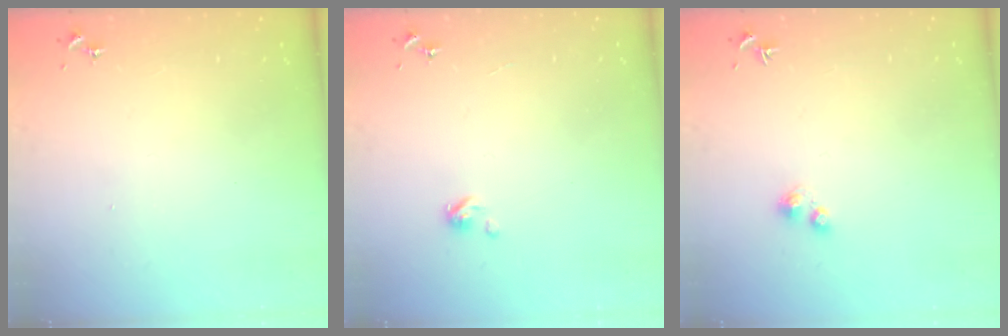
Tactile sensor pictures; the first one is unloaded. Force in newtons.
{"total": 2.9, "press": 2.9, "slide": 0.2}
{"total": 2.4, "press": 2.3, "slide": 0.3}